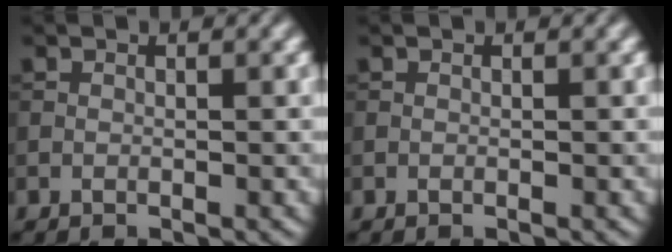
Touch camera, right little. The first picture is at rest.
{"total": 0.0}